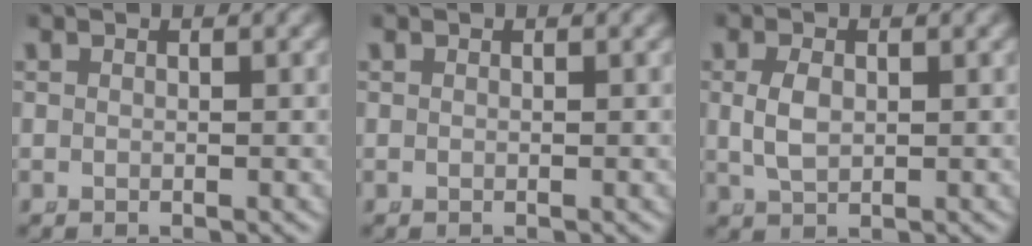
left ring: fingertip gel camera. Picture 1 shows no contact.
{"total": 0.0}
{"total": 2.4, "force": [0.1, 1.5, 1.8], "torque": [-0.048, -0.010, 0.014]}